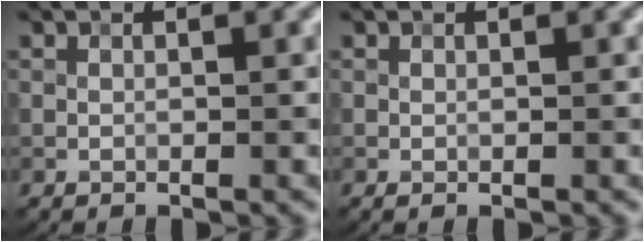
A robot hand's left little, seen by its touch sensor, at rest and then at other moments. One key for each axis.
{"total": 0.0}